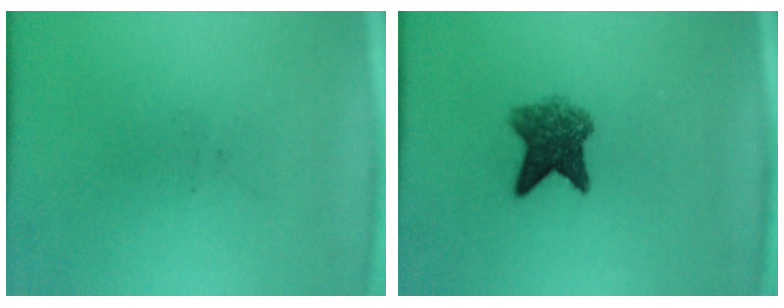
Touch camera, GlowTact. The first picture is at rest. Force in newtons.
{"total": 5.7}